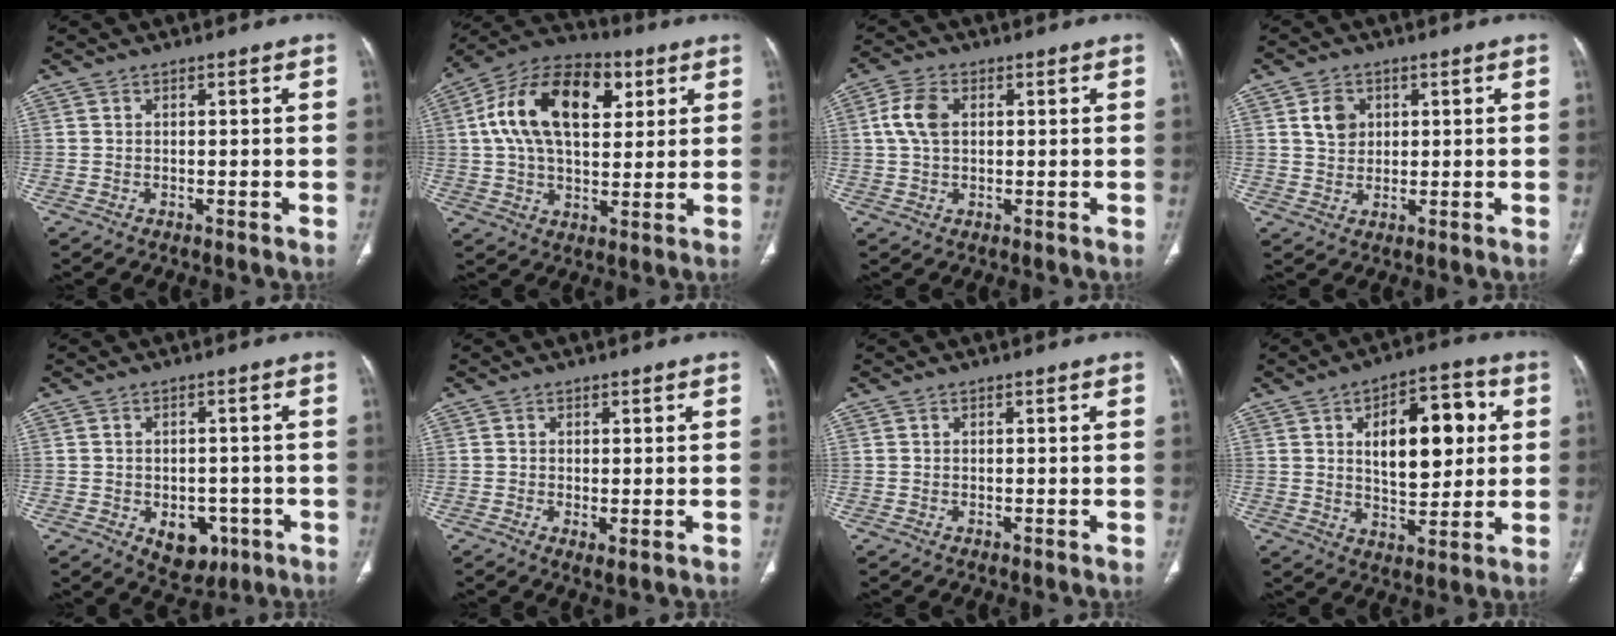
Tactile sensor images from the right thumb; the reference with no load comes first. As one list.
[{"total": 20.1, "force": [5.6, 11.7, 15.3], "torque": [-0.245, 0.009, 0.086]}, {"total": 6.0, "force": [1.2, 3.8, 4.5], "torque": [-0.099, 0.010, 0.021]}, {"total": 4.7, "force": [1.6, 3.7, 2.4], "torque": [-0.025, -0.008, 0.030]}, {"total": 7.2, "force": [-2.6, 5.0, 4.4], "torque": [-0.030, 0.013, -0.021]}, {"total": 2.0, "force": [-0.4, 0.7, 1.8], "torque": [-0.038, -0.008, -0.003]}, {"total": 0.0}, {"total": 15.6, "force": [3.6, 8.0, 12.8], "torque": [-0.149, 0.003, 0.056]}]